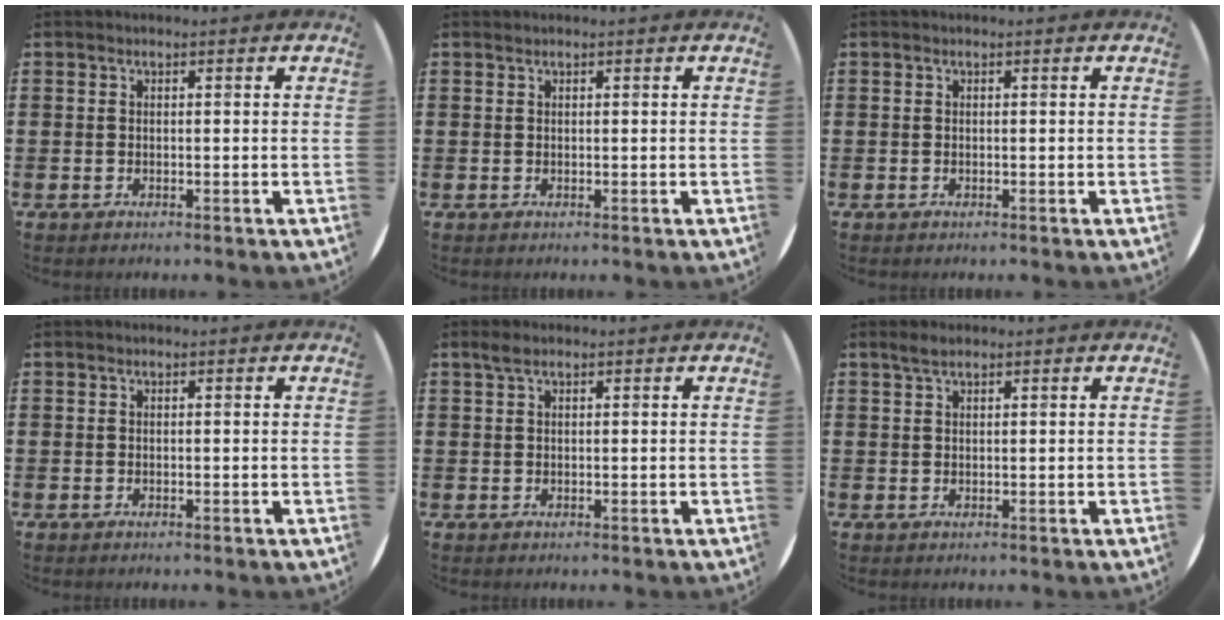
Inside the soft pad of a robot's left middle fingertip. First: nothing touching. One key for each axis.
{"total": 0.0}
{"total": 0.0}
{"total": 0.0}
{"total": 1.1, "fx": 0.8, "fy": 0.4, "fz": 0.6, "tx": -0.013, "ty": 0.005, "tz": 0.014}
{"total": 1.5, "fx": 1.2, "fy": 0.4, "fz": 0.8, "tx": -0.015, "ty": 0.003, "tz": 0.021}